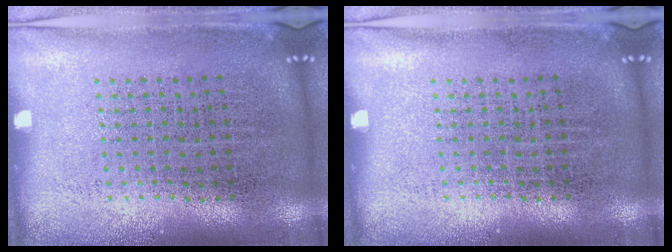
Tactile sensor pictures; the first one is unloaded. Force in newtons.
{"total": 0.0}